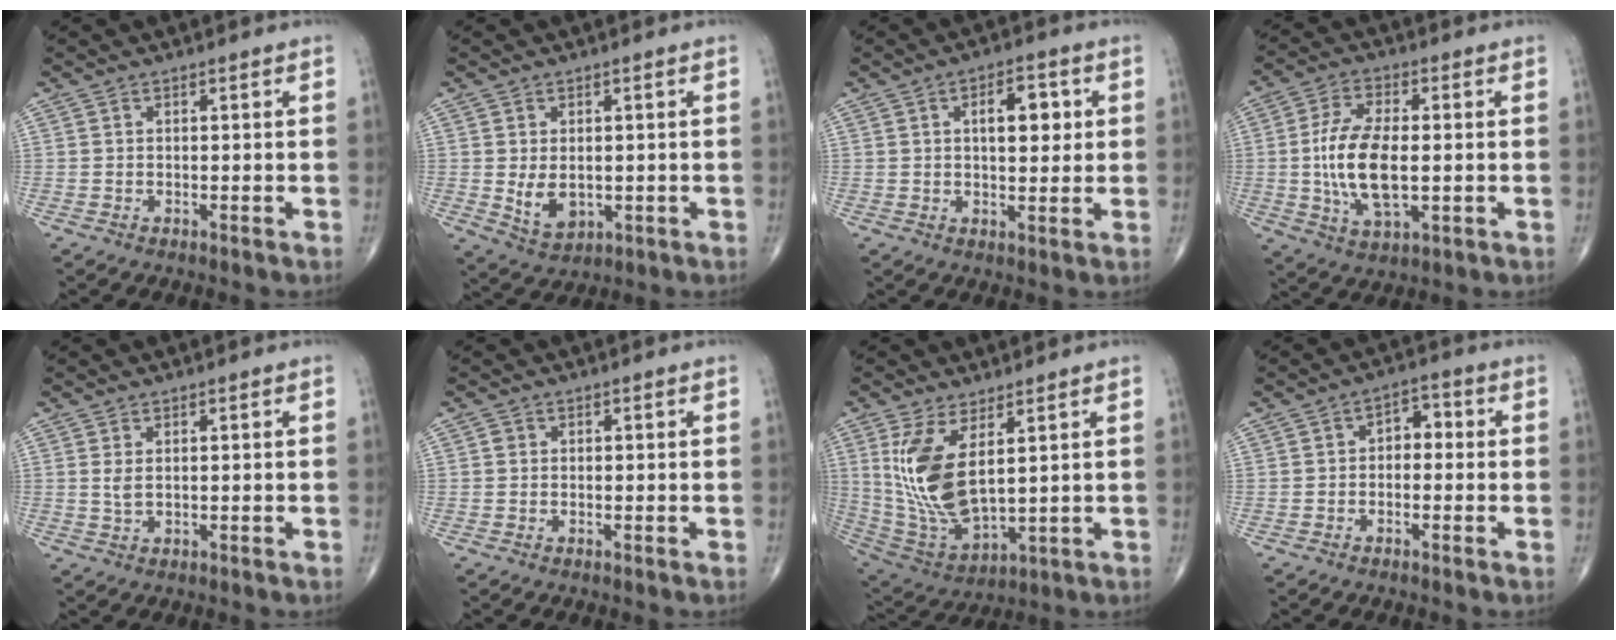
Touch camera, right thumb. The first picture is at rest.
{"total": 5.5, "force": [-0.1, 3.7, 4.1], "torque": [-0.060, -0.014, 0.013]}
{"total": 7.3, "force": [1.8, 3.7, 6.1], "torque": [-0.065, -0.002, 0.025]}
{"total": 13.0, "force": [-0.6, 6.0, 11.5], "torque": [-0.224, -0.002, -0.010]}
{"total": 1.9, "force": [0.5, 0.9, 1.6], "torque": [-0.034, -0.002, 0.016]}
{"total": 0.8, "force": [0.1, 0.7, 0.2], "torque": [0.000, 0.001, 0.000]}
{"total": 14.4, "force": [4.2, 6.4, 12.2], "torque": [-0.245, -0.032, 0.104]}
{"total": 3.8, "force": [-0.2, 2.6, 2.7], "torque": [-0.019, 0.019, -0.017]}